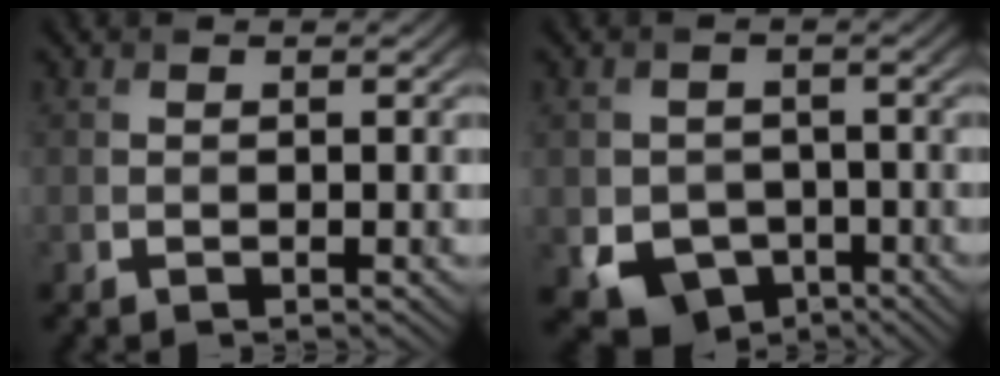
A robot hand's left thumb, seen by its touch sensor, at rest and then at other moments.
{"total": 6.4, "force": [-2.6, 5.3, 2.5], "torque": [-0.046, -0.020, -0.049]}